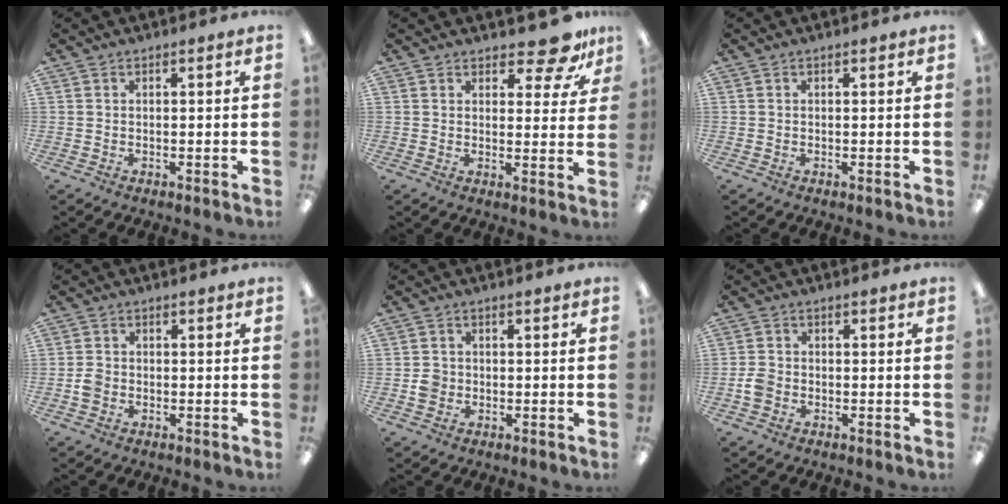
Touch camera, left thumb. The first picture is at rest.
{"total": 7.4, "force": [6.0, 2.4, 3.6], "torque": [-0.038, -0.040, 0.103]}
{"total": 0.0}
{"total": 2.7, "force": [-0.8, 2.2, 1.3], "torque": [-0.021, 0.005, -0.015]}
{"total": 3.2, "force": [-0.6, 3.0, 1.0], "torque": [-0.009, 0.001, -0.013]}
{"total": 3.5, "force": [-1.2, 2.8, 1.7], "torque": [-0.026, 0.009, -0.021]}